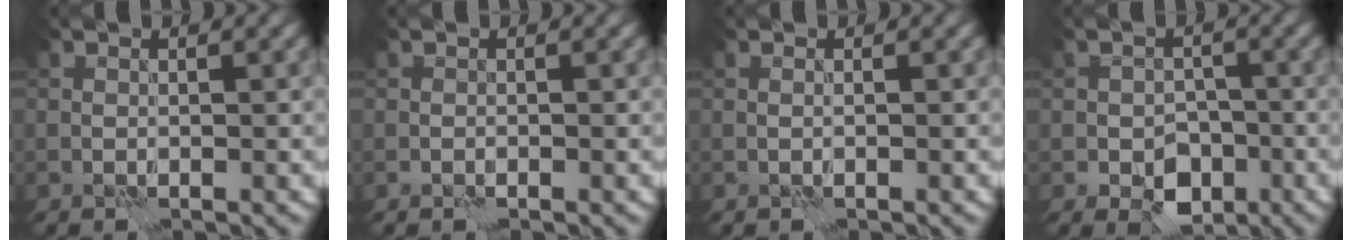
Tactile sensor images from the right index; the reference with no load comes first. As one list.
[{"total": 0.6, "force": [-0.2, 0.5, 0.2], "torque": [-0.003, -0.001, -0.006]}, {"total": 0.0}, {"total": 4.1, "force": [-1.7, 2.9, 2.4], "torque": [-0.029, -0.005, -0.030]}]